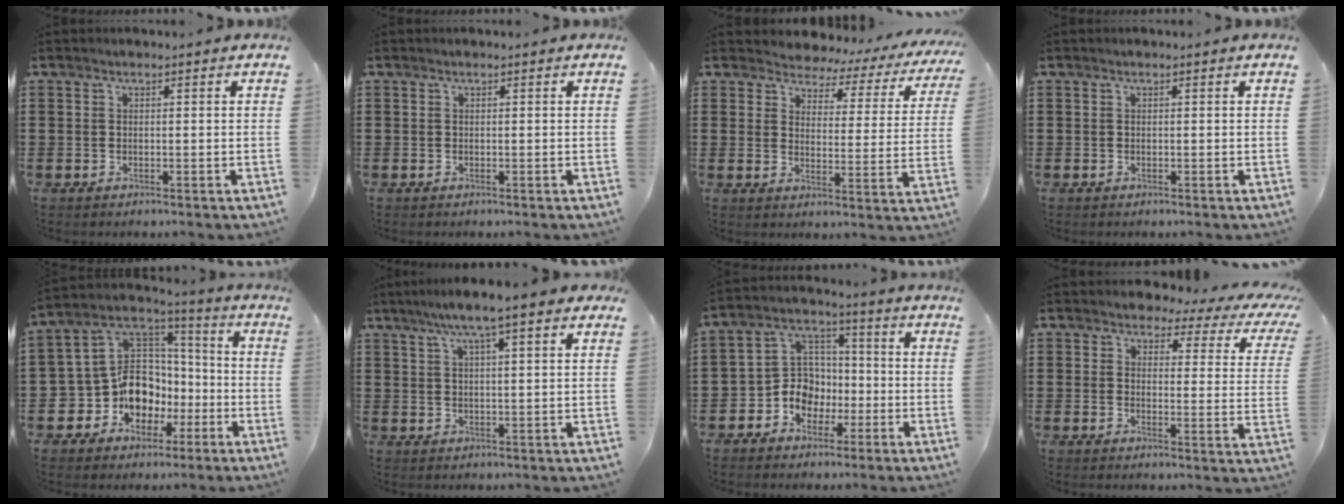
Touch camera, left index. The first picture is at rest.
{"total": 0.0}
{"total": 3.3, "force": [3.0, 1.3, 0.4], "torque": [-0.031, -0.022, 0.045]}
{"total": 0.0}
{"total": 11.2, "force": [-3.7, 9.7, 4.4], "torque": [-0.131, -0.004, -0.065]}
{"total": 6.4, "force": [4.4, 0.4, 4.6], "torque": [-0.099, 0.002, 0.077]}
{"total": 7.7, "force": [-2.5, 6.8, 2.4], "torque": [-0.082, 0.008, -0.052]}
{"total": 3.4, "force": [2.8, 1.4, 1.4], "torque": [-0.038, -0.016, 0.042]}